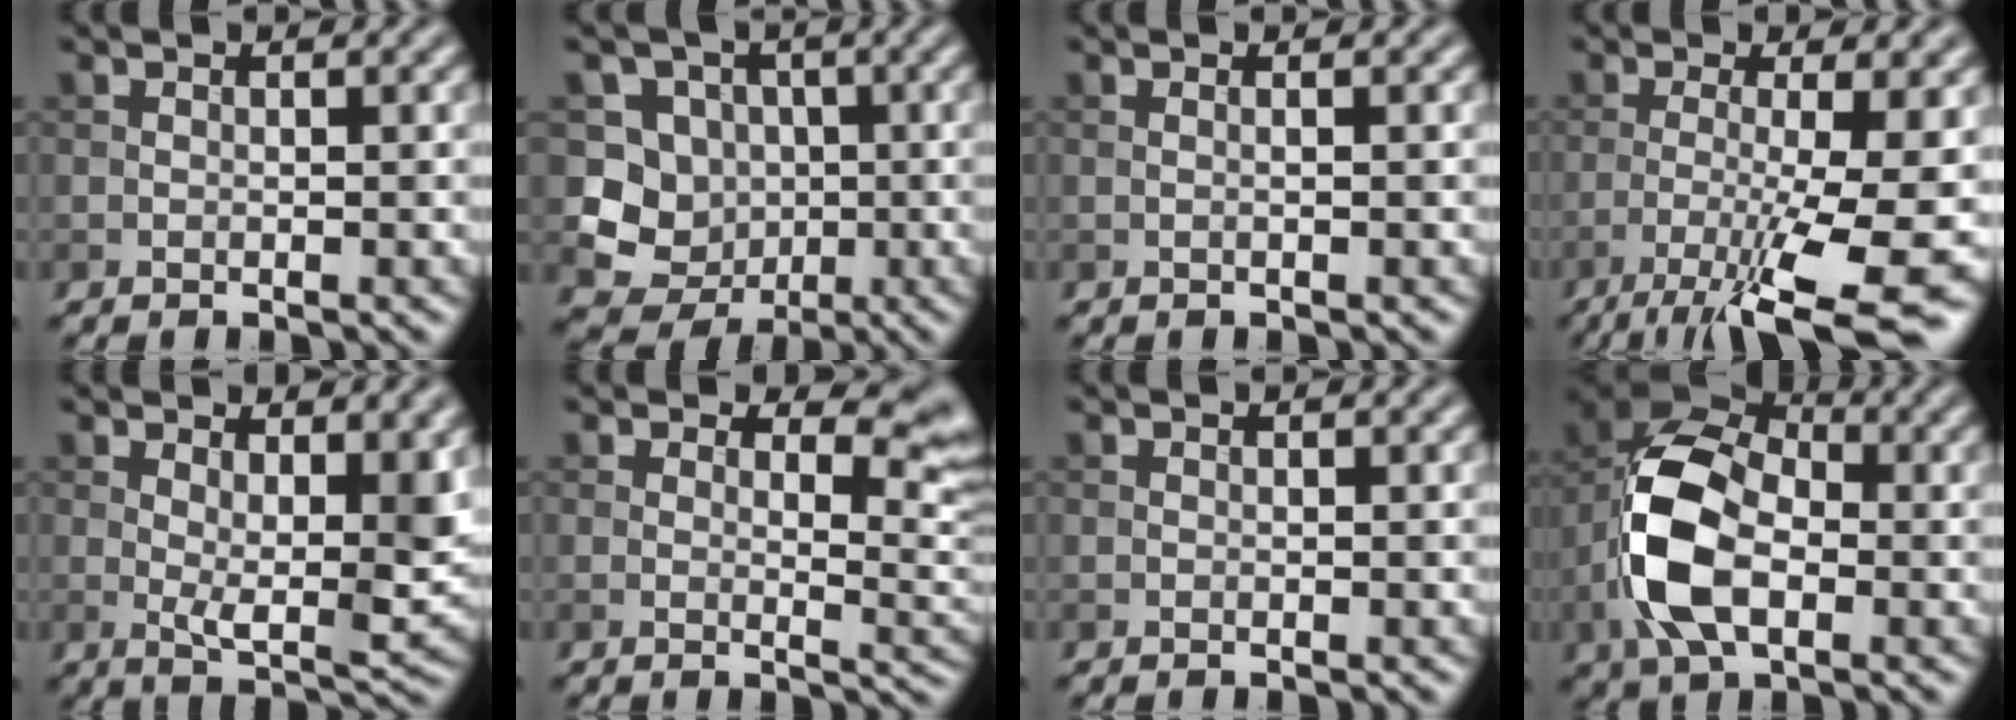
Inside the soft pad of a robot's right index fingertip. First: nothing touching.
{"total": 5.8, "force": [-0.6, 5.5, 1.9], "torque": [-0.015, -0.006, -0.027]}
{"total": 0.8, "force": [0.1, 0.2, 0.7], "torque": [-0.010, 0.000, -0.006]}
{"total": 9.7, "force": [-3.9, 1.9, 8.7], "torque": [-0.132, -0.010, -0.063]}
{"total": 6.0, "force": [1.6, 2.1, 5.4], "torque": [-0.085, -0.013, 0.031]}
{"total": 5.5, "force": [2.9, 2.8, 3.8], "torque": [-0.038, -0.006, 0.040]}
{"total": 0.0}
{"total": 10.0, "force": [-2.2, 5.8, 7.8], "torque": [-0.173, 0.007, -0.052]}